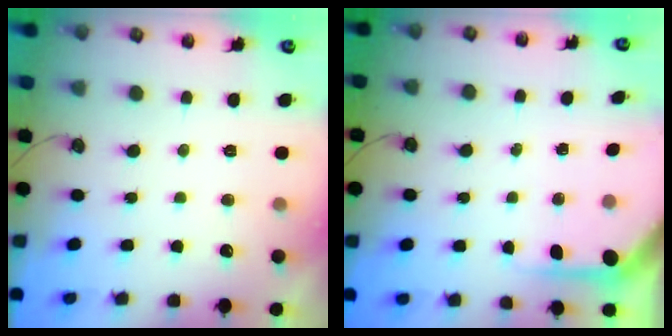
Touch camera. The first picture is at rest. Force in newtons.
{"total": 4.1, "press": 4.1, "slide": 0.2}